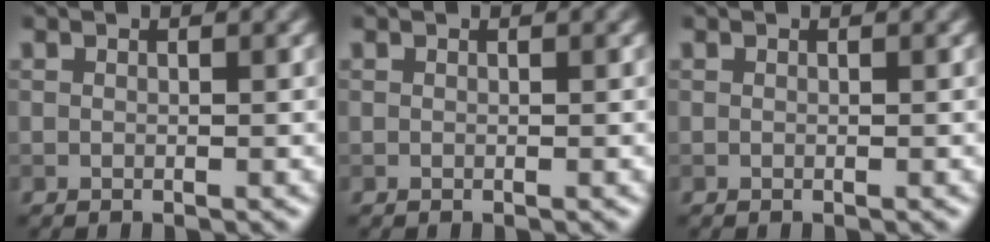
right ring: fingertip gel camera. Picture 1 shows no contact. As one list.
[{"total": 0.0}, {"total": 0.0}]